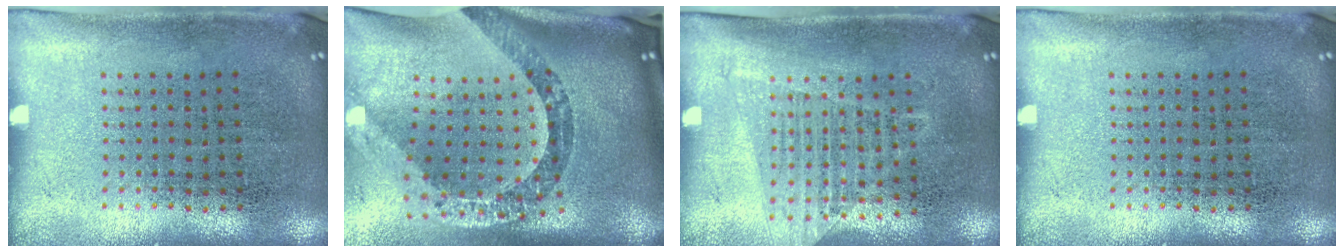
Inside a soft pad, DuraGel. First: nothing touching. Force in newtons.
{"total": 3.5, "press": 2.5, "slide": 2.5}
{"total": 1.3, "press": 1.2, "slide": 0.4}
{"total": 0.0}